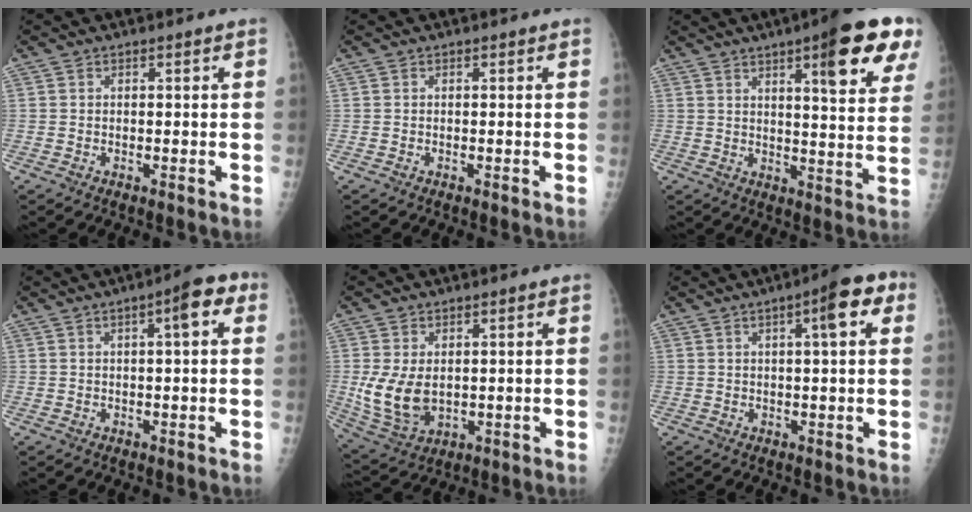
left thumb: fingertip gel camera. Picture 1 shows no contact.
{"total": 0.0}
{"total": 14.5, "force": [7.5, 2.9, 12.1], "torque": [-0.131, -0.028, 0.095]}
{"total": 6.0, "force": [2.0, 1.7, 5.4], "torque": [-0.069, 0.014, 0.021]}
{"total": 9.2, "force": [0.3, 6.0, 6.9], "torque": [-0.127, -0.013, 0.024]}
{"total": 7.9, "force": [2.8, 2.0, 7.1], "torque": [-0.089, 0.010, 0.034]}